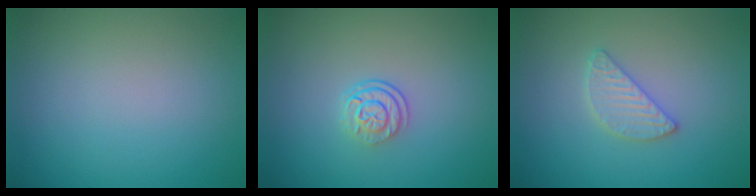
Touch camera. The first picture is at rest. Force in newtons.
{"total": 2.5, "press": 1.8, "slide": 1.8}
{"total": 2.4, "press": 2.3, "slide": 0.3}